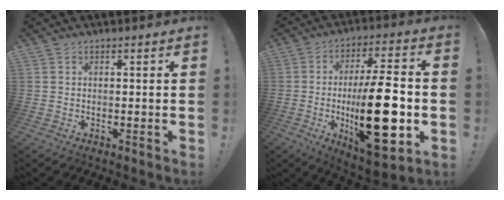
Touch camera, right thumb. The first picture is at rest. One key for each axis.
{"total": 25.8, "fx": -3.8, "fy": 9.1, "fz": 23.9, "tx": -0.394, "ty": -0.003, "tz": -0.052}